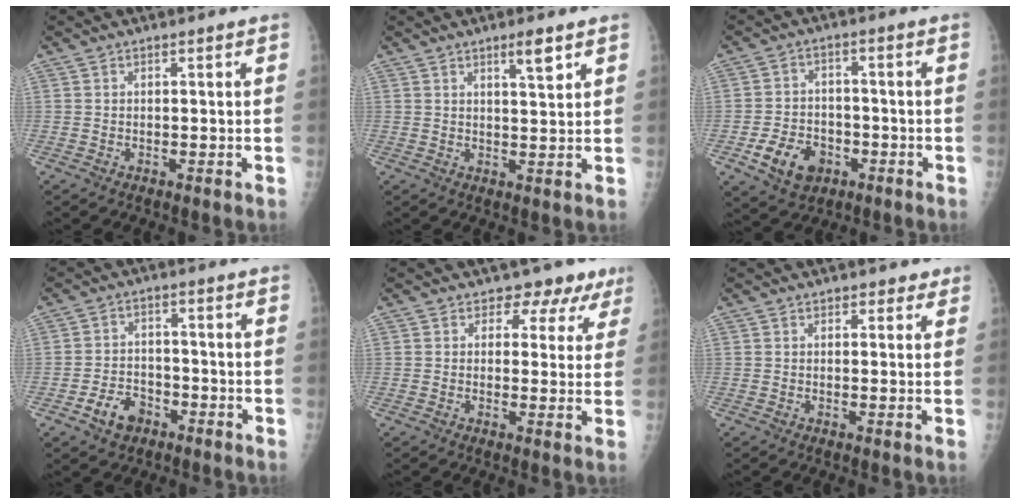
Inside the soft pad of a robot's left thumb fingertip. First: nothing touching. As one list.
[{"total": 3.8, "force": [2.4, 0.6, 2.9], "torque": [-0.045, -0.018, 0.040]}, {"total": 9.0, "force": [-3.8, 6.6, 4.8], "torque": [-0.062, 0.020, -0.059]}, {"total": 6.0, "force": [-3.3, 4.2, 2.7], "torque": [-0.033, 0.025, -0.055]}, {"total": 6.6, "force": [4.7, 4.5, 1.4], "torque": [0.022, -0.021, 0.040]}, {"total": 2.1, "force": [1.3, 1.4, 0.7], "torque": [0.012, -0.005, 0.012]}]